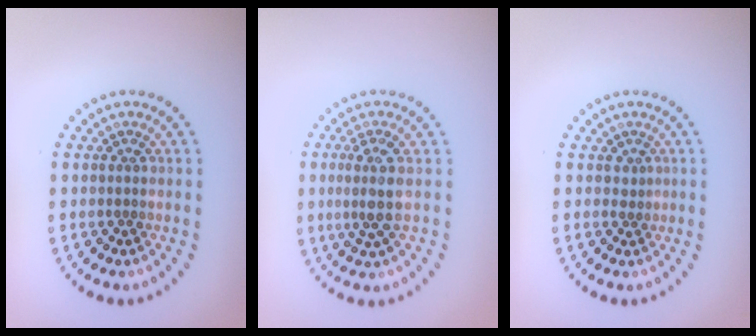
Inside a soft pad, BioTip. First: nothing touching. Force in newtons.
{"total": 2.6, "press": 2.1, "slide": 1.5}
{"total": 0.6, "press": 0.2, "slide": 0.6}